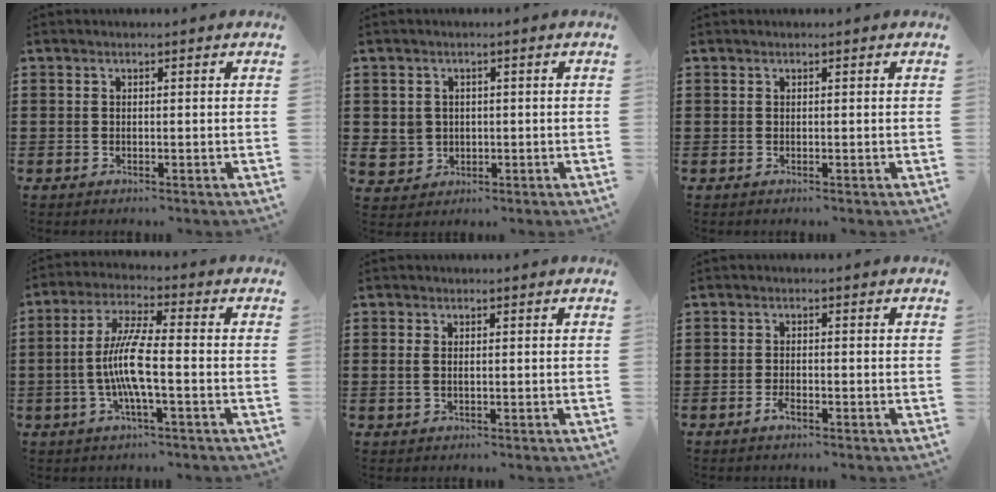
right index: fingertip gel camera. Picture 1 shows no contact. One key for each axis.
{"total": 3.0, "fx": 0.0, "fy": 3.0, "fz": 0.3, "tx": -0.021, "ty": 0.009, "tz": -0.002}
{"total": 0.0}
{"total": 8.6, "fx": -1.6, "fy": 1.4, "fz": 8.3, "tx": -0.178, "ty": -0.011, "tz": -0.040}
{"total": 1.5, "fx": 0.0, "fy": 0.8, "fz": 1.2, "tx": -0.033, "ty": 0.003, "tz": -0.003}
{"total": 1.6, "fx": -1.1, "fy": 0.5, "fz": 1.1, "tx": -0.028, "ty": -0.003, "tz": -0.023}